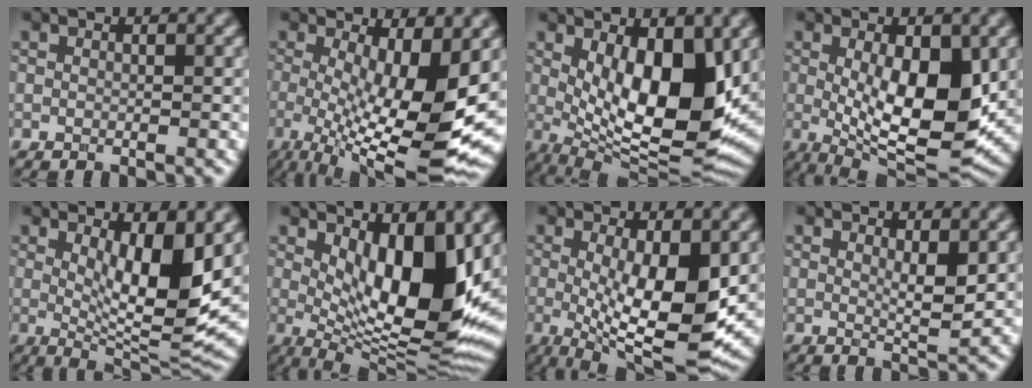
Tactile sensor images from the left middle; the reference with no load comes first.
{"total": 11.8, "force": [-0.9, 3.5, 11.2], "torque": [-0.172, -0.021, -0.009]}
{"total": 11.7, "force": [1.7, 4.5, 10.6], "torque": [-0.155, -0.020, 0.033]}
{"total": 10.4, "force": [-0.2, 3.9, 9.6], "torque": [-0.153, -0.018, 0.005]}
{"total": 8.8, "force": [1.6, 2.6, 8.2], "torque": [-0.125, -0.024, 0.036]}
{"total": 12.7, "force": [2.5, 4.7, 11.5], "torque": [-0.151, -0.022, 0.043]}
{"total": 10.2, "force": [-0.6, 3.0, 9.8], "torque": [-0.163, -0.026, -0.003]}
{"total": 2.6, "force": [0.8, 0.5, 2.4], "torque": [-0.041, -0.009, 0.016]}